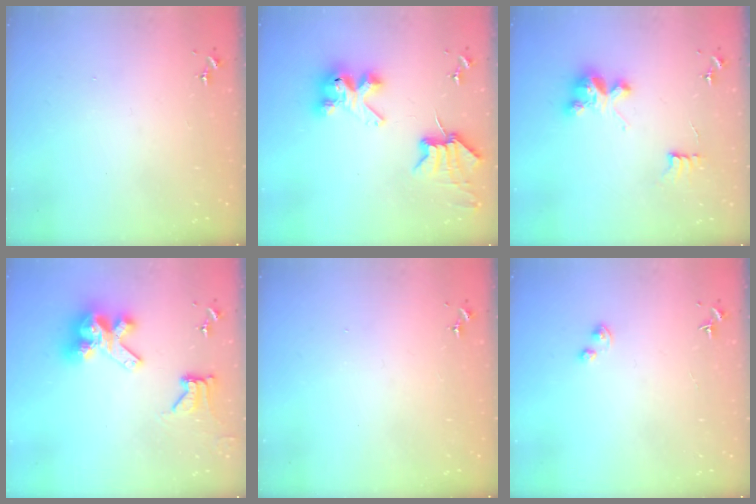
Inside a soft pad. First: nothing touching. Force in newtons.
{"total": 8.1, "press": 8.1, "slide": 0.3}
{"total": 9.0, "press": 9.0, "slide": 0.3}
{"total": 13.4, "press": 13.3, "slide": 1.7}
{"total": 0.0}
{"total": 1.5, "press": 1.5, "slide": 0.4}